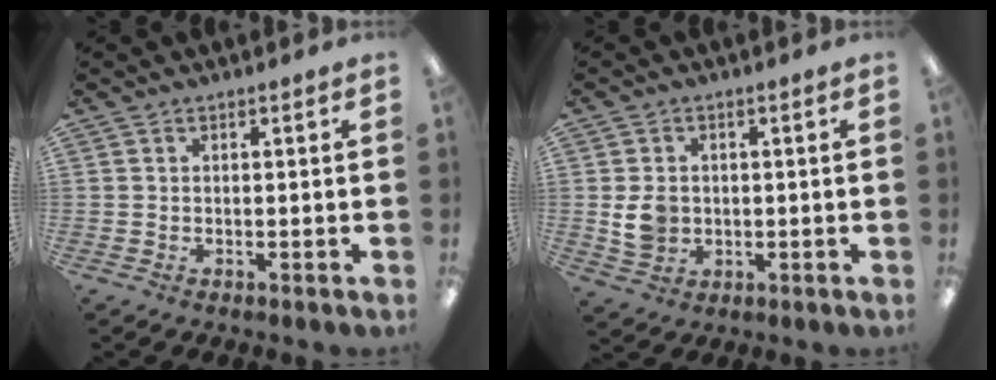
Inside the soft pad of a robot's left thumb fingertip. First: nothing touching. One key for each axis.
{"total": 5.4, "fx": -0.1, "fy": 4.6, "fz": 2.9, "tx": -0.044, "ty": 0.003, "tz": -0.002}